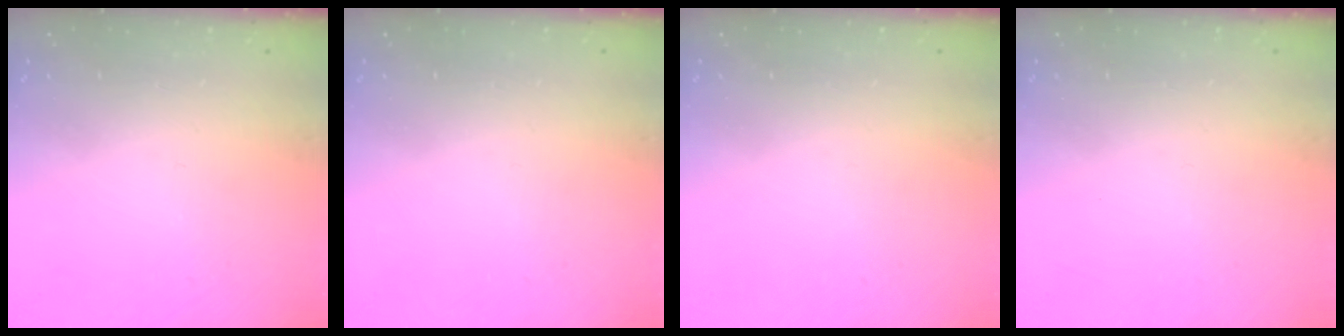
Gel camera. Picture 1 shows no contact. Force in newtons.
{"total": 0.0}
{"total": 0.0}
{"total": 0.0}